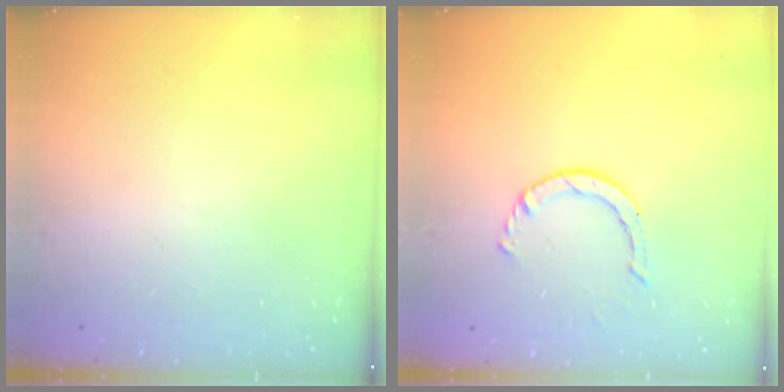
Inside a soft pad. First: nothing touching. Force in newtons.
{"total": 2.2, "press": 2.2, "slide": 0.4}